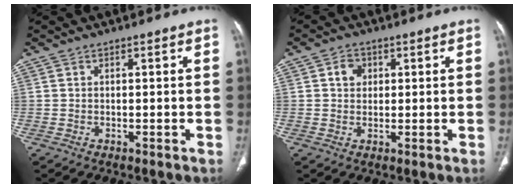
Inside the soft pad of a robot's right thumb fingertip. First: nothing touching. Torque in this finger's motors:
{"motor_torque": [0.74, 0.62, 0.40, 0.26, 0.00]}